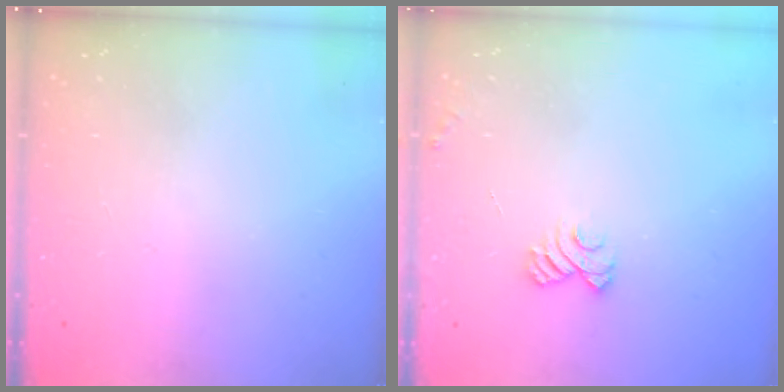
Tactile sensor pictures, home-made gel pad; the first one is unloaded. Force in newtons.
{"total": 5.2, "press": 5.1, "slide": 0.5}